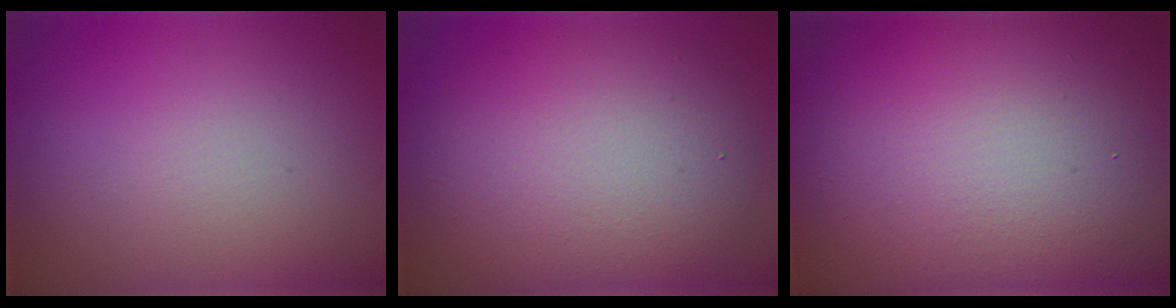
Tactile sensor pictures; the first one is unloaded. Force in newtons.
{"total": 8.7, "press": 8.7, "slide": 0.4}
{"total": 23.9, "press": 23.9, "slide": 1.2}